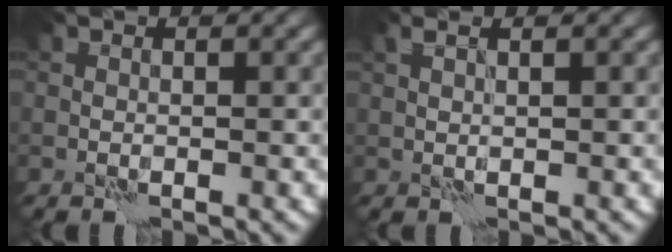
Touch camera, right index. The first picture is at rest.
{"total": 1.1, "force": [0.8, 0.3, 0.8], "torque": [-0.020, 0.004, 0.016]}